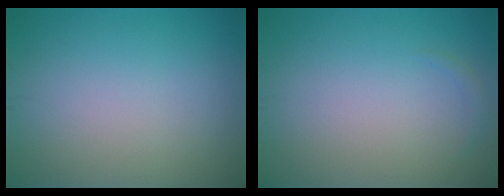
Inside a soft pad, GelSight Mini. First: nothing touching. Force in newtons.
{"total": 0.5, "press": 0.5, "slide": 0.1}